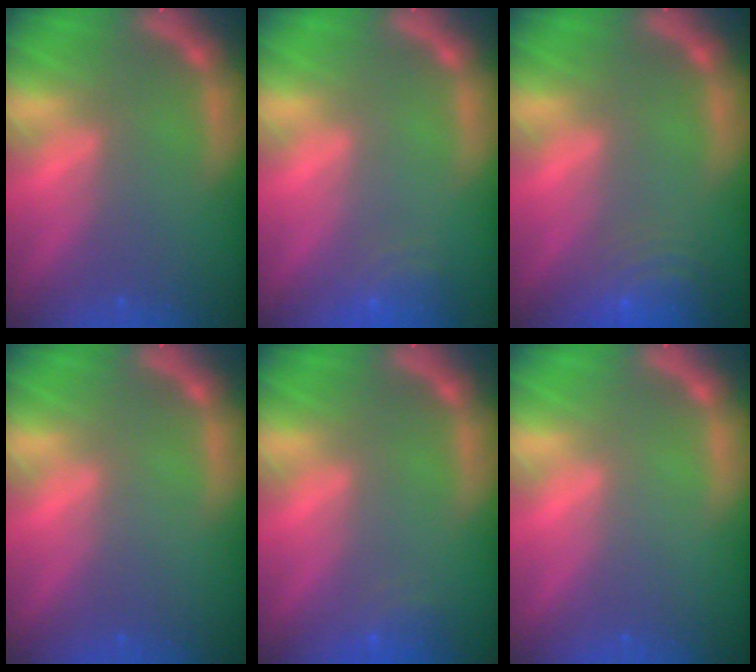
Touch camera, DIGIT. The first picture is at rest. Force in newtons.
{"total": 3.0}
{"total": 7.0}
{"total": 0.0}
{"total": 1.9}
{"total": 0.0}